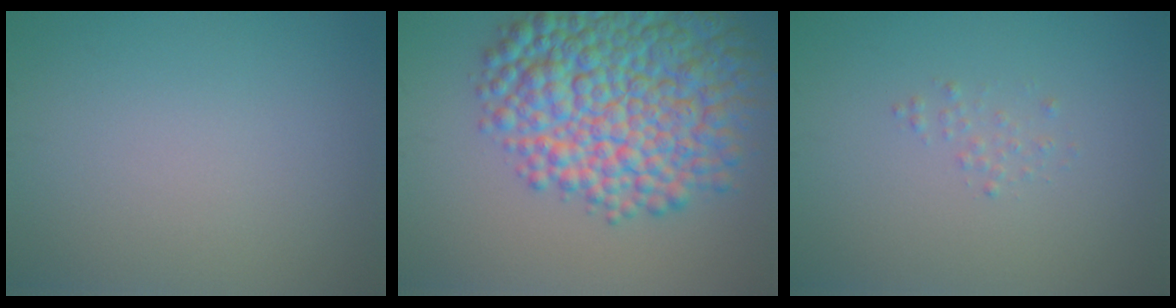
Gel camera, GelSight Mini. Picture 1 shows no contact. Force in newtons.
{"total": 11.7, "press": 11.7, "slide": 0.2}
{"total": 0.8, "press": 0.8, "slide": 0.0}